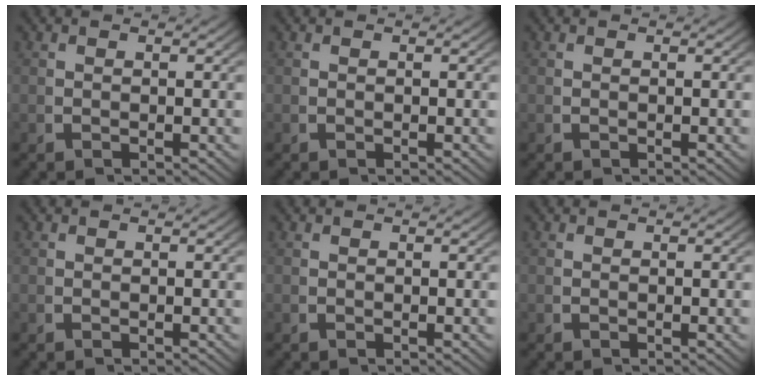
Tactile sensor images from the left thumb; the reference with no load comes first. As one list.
[{"total": 0.0}, {"total": 0.0}, {"total": 0.0}, {"total": 0.0}, {"total": 0.0}]